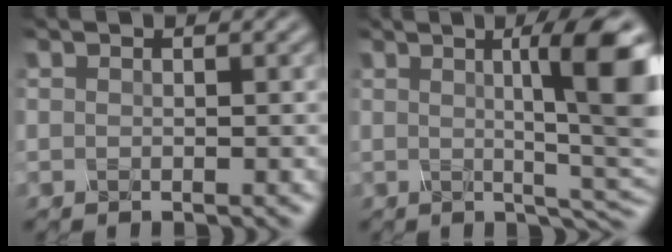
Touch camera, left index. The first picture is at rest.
{"total": 9.6, "force": [1.3, 2.0, 9.3], "torque": [-0.100, 0.007, 0.022]}